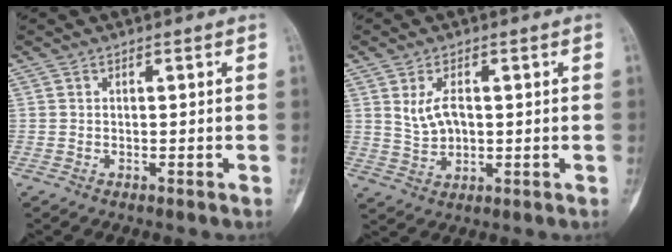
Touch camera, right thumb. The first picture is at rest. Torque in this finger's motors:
{"motor_torque": [0.00, 0.00, 0.57, 0.13, 0.01]}